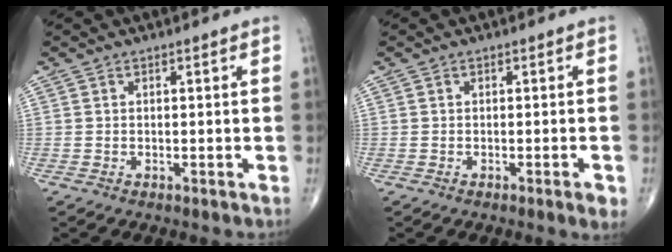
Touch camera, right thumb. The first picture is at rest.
{"total": 2.4, "force": [-1.2, 0.3, 2.1], "torque": [-0.024, -0.004, -0.017]}